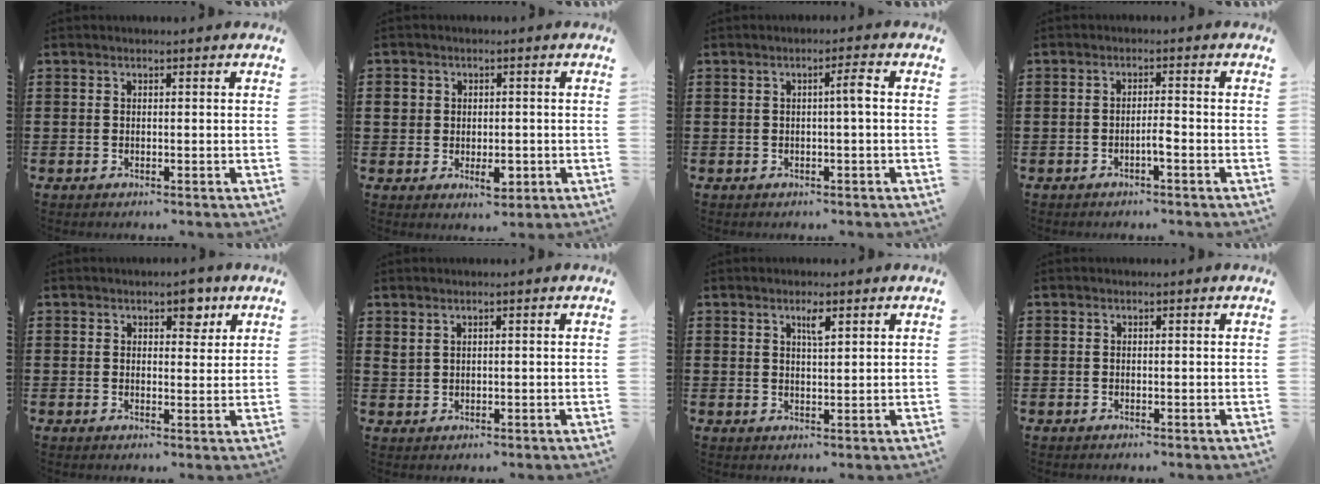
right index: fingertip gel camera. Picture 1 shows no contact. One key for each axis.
{"total": 4.2, "fx": -0.6, "fy": 3.3, "fz": 2.5, "tx": -0.043, "ty": 0.005, "tz": -0.012}
{"total": 2.3, "fx": 0.0, "fy": -0.1, "fz": 2.3, "tx": -0.034, "ty": -0.002, "tz": -0.006}
{"total": 2.0, "fx": -1.1, "fy": 0.1, "fz": 1.7, "tx": -0.031, "ty": 0.000, "tz": -0.021}
{"total": 4.2, "fx": 2.7, "fy": 2.1, "fz": 2.4, "tx": -0.022, "ty": -0.001, "tz": 0.040}
{"total": 1.1, "fx": 0.9, "fy": 0.5, "fz": 0.5, "tx": -0.012, "ty": 0.001, "tz": 0.017}
{"total": 2.4, "fx": 1.4, "fy": 0.5, "fz": 1.9, "tx": -0.024, "ty": -0.004, "tz": 0.019}
{"total": 0.0}